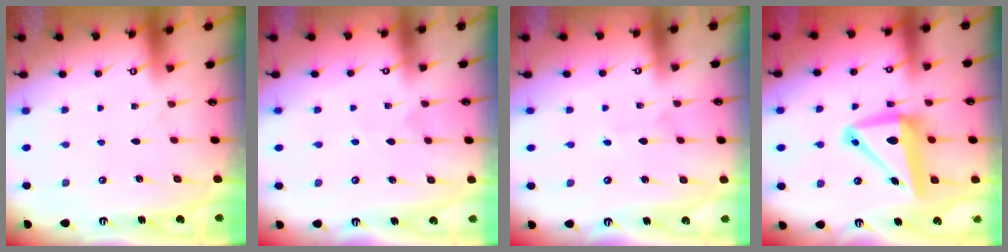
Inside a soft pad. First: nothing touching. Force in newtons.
{"total": 2.8, "press": 2.6, "slide": 1.0}
{"total": 2.3, "press": 2.3, "slide": 0.1}
{"total": 13.5, "press": 13.2, "slide": 2.9}